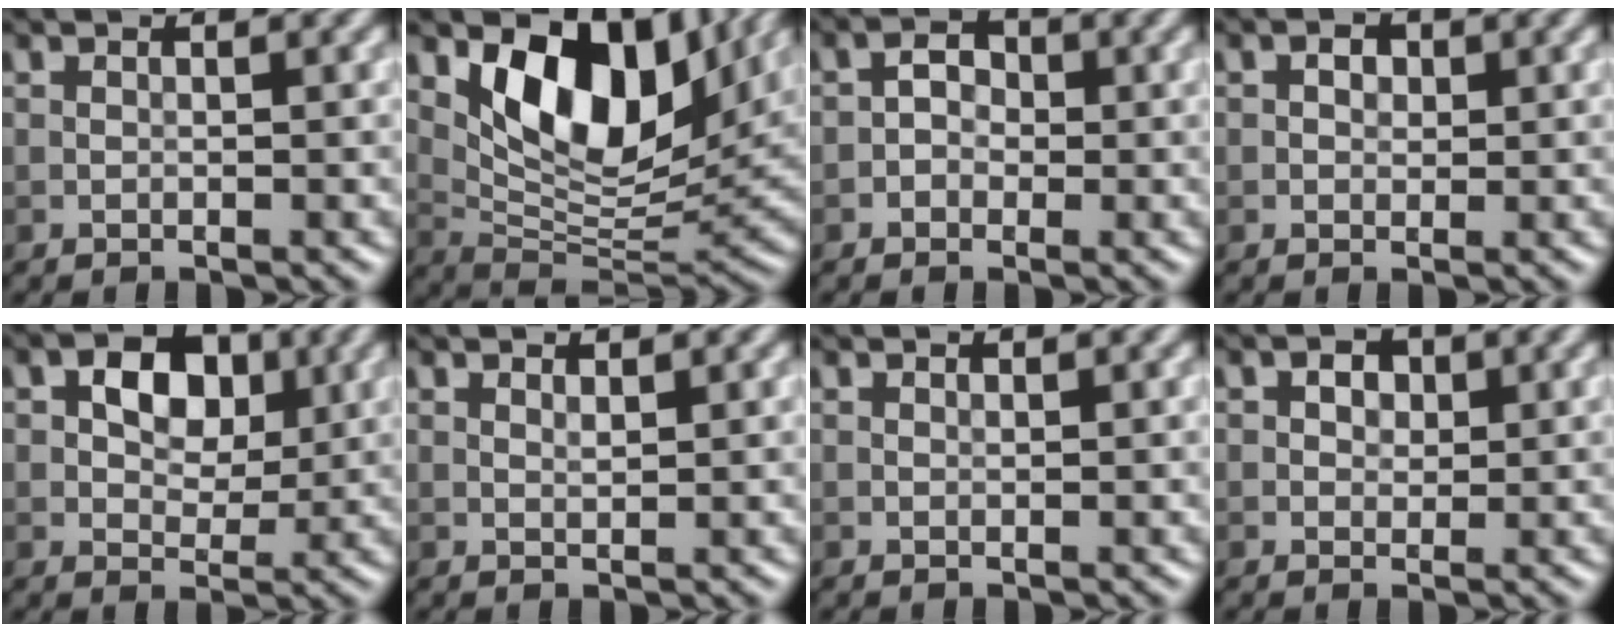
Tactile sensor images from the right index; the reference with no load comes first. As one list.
[{"total": 10.8, "force": [4.4, 6.0, 7.8], "torque": [-0.121, -0.016, 0.078]}, {"total": 1.8, "force": [-0.5, 1.5, 0.9], "torque": [-0.007, 0.005, -0.016]}, {"total": 1.4, "force": [0.4, 1.0, 0.8], "torque": [-0.008, -0.001, 0.001]}, {"total": 5.2, "force": [1.1, 3.6, 3.5], "torque": [-0.050, 0.003, 0.008]}, {"total": 0.8, "force": [0.6, 0.2, 0.4], "torque": [-0.009, -0.002, 0.013]}, {"total": 0.0}, {"total": 2.2, "force": [0.8, 1.5, 1.3], "torque": [-0.014, 0.001, 0.006]}]